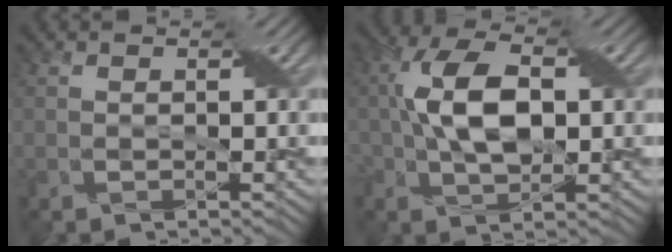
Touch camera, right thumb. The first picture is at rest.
{"total": 8.5, "force": [0.2, 4.6, 7.2], "torque": [-0.149, 0.012, -0.001]}